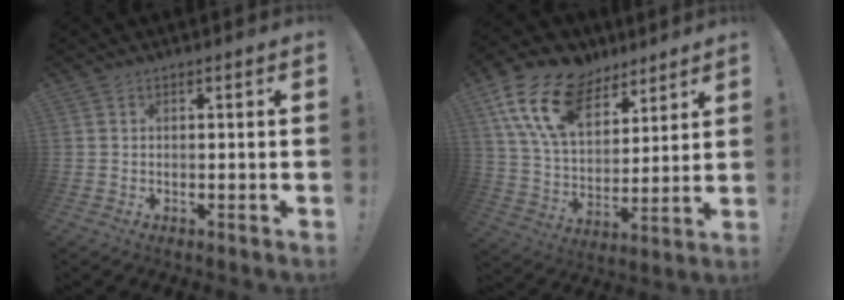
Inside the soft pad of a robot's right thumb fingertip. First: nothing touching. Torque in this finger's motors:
{"motor_torque": [-0.24, 1.46, 0.66, 1.20, 0.26]}